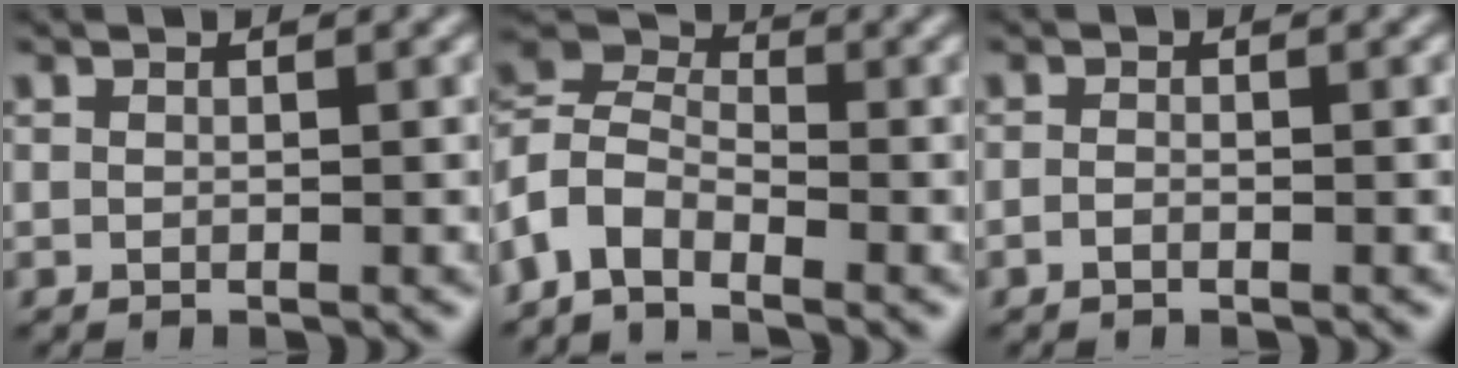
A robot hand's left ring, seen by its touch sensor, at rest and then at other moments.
{"total": 5.3, "force": [-3.1, 3.0, 3.0], "torque": [-0.066, 0.006, -0.082]}
{"total": 0.6, "force": [-0.4, 0.2, 0.4], "torque": [-0.008, -0.002, -0.010]}